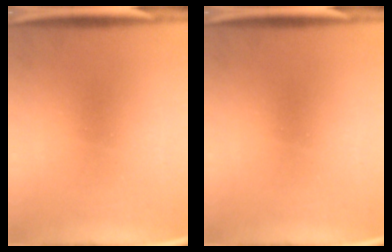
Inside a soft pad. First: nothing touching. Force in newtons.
{"total": 0.0}